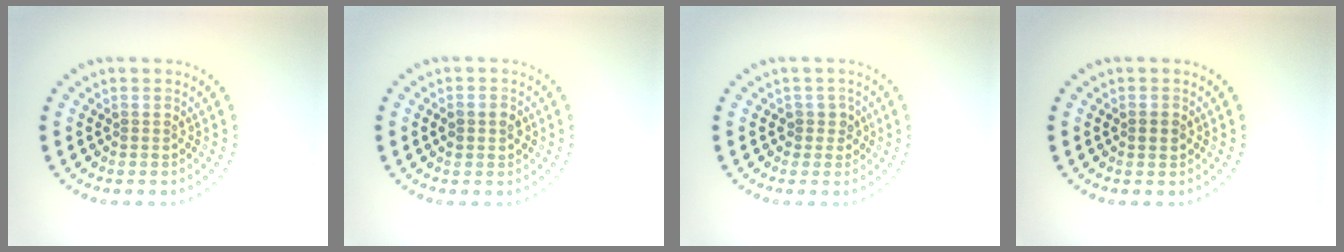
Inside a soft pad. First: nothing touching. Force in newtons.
{"total": 2.0, "press": 2.0, "slide": 0.0}
{"total": 1.5, "press": 1.2, "slide": 0.8}
{"total": 0.7, "press": 0.7, "slide": 0.2}